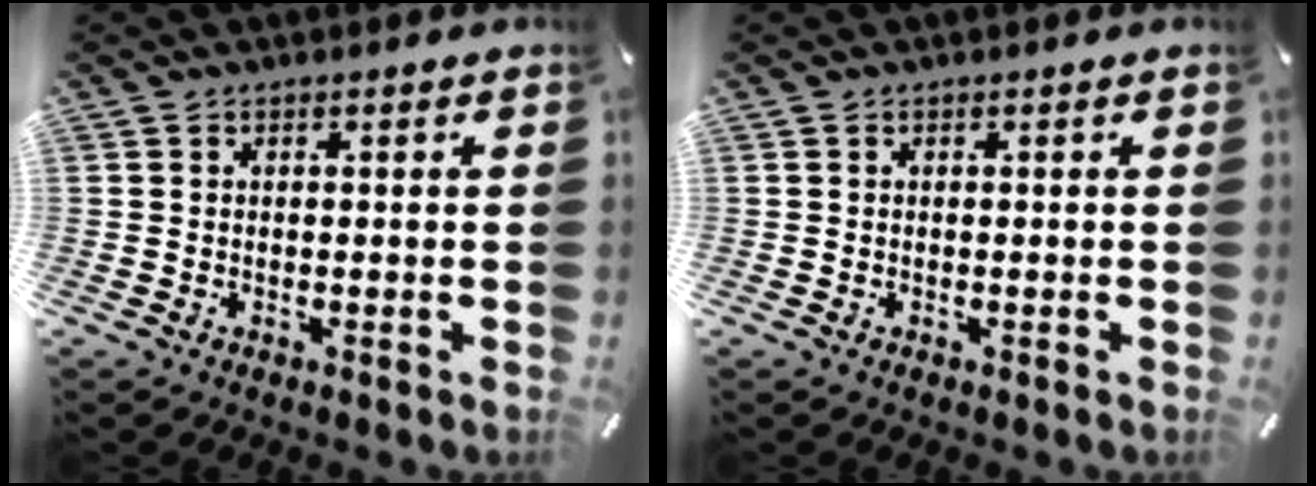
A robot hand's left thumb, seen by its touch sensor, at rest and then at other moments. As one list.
[{"total": 0.0}]